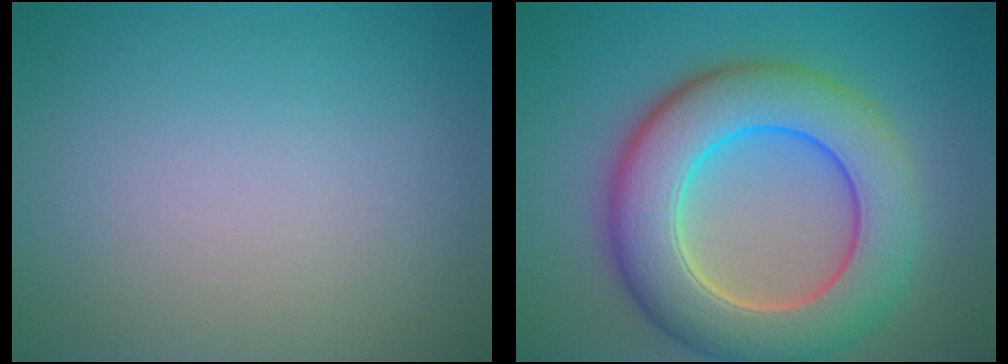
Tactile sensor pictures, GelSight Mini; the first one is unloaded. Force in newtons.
{"total": 10.1, "press": 10.1, "slide": 0.4}